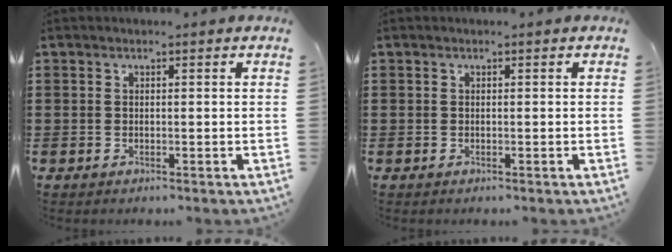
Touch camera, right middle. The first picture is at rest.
{"total": 0.0}